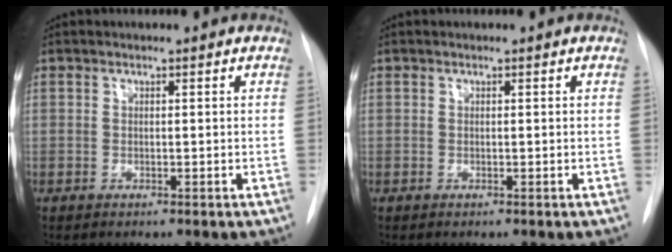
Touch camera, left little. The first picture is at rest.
{"total": 0.0}